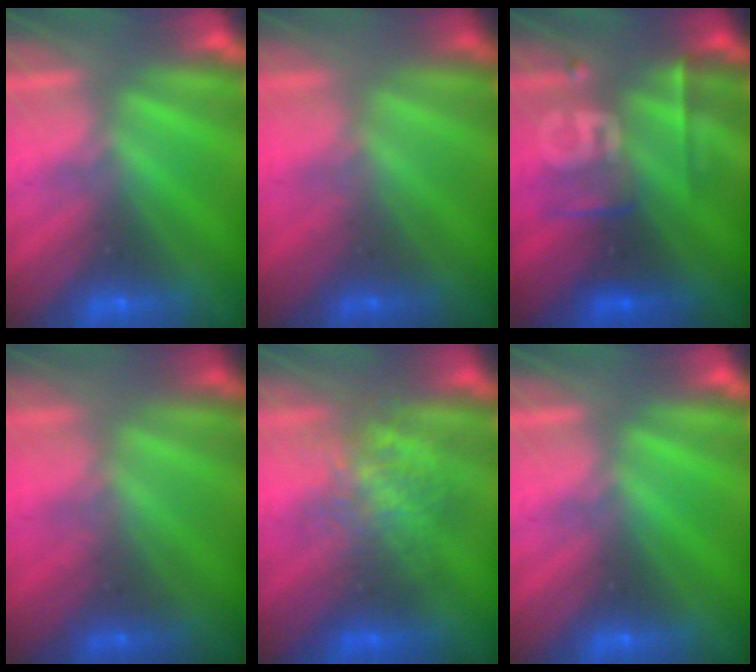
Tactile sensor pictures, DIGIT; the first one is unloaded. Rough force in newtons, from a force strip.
{"total": 1.8}
{"total": 2.4}
{"total": 1.8}
{"total": 2.3}
{"total": 0.0}